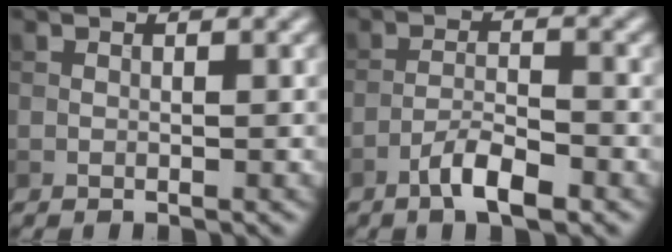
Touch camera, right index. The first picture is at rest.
{"total": 3.8, "force": [-2.4, 0.9, 2.7], "torque": [-0.053, 0.007, -0.049]}